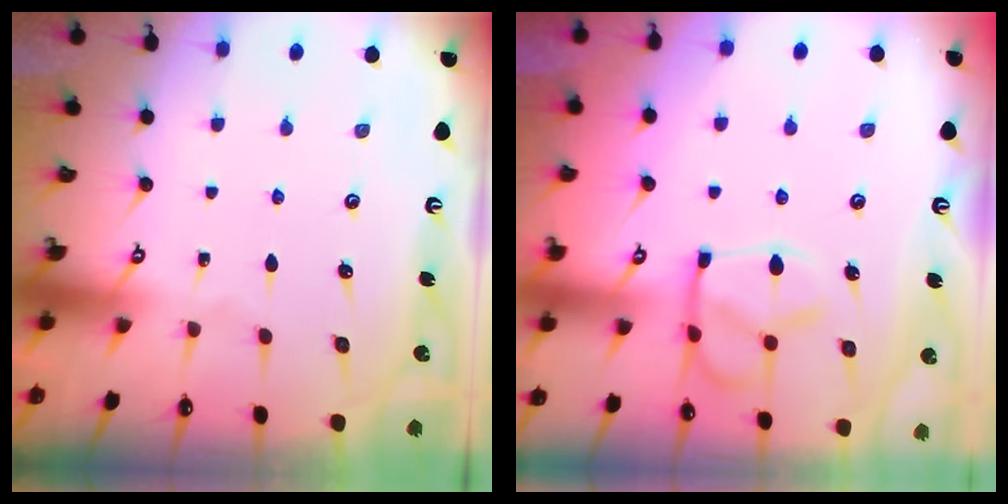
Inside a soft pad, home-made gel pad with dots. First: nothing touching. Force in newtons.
{"total": 5.6, "press": 5.3, "slide": 1.7}